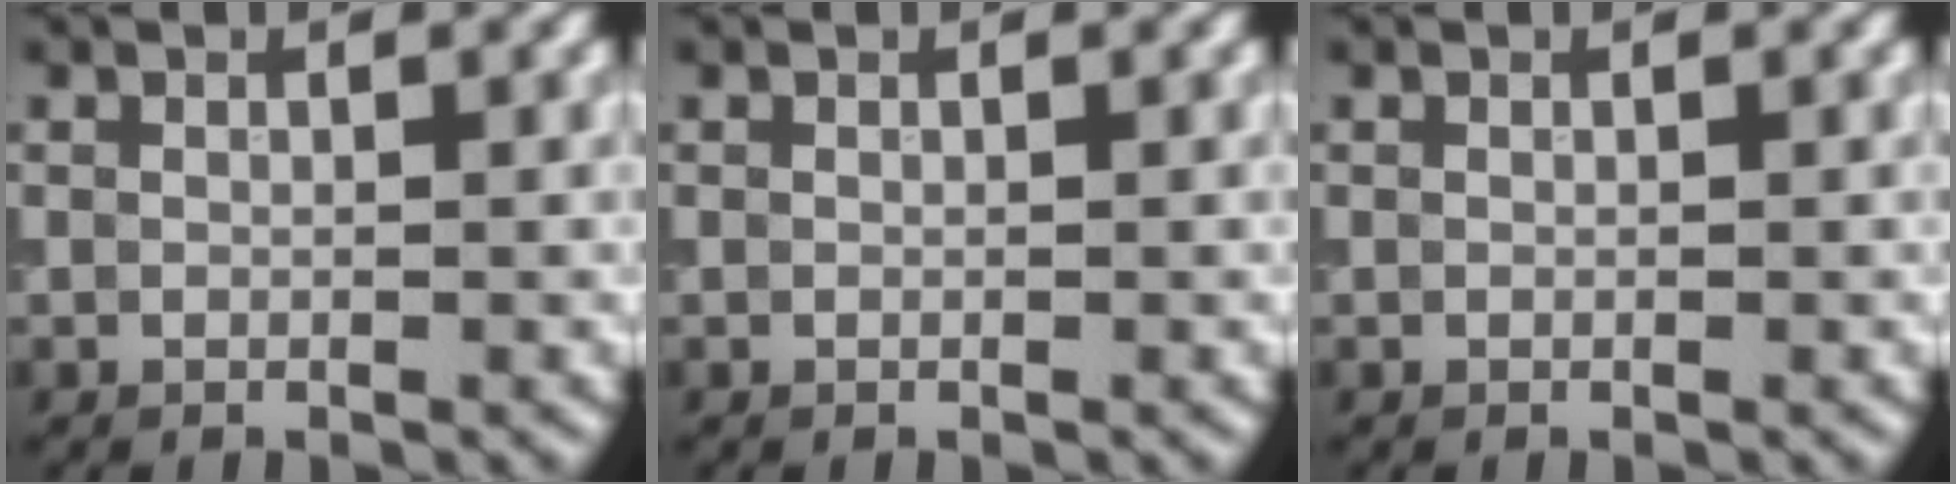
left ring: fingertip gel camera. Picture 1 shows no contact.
{"total": 0.0}
{"total": 0.0}